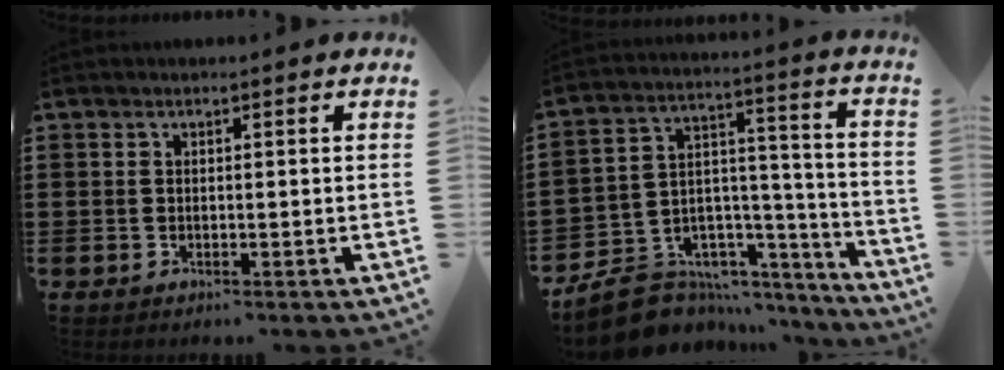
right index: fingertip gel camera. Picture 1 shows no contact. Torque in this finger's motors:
{"motor_torque": [-1.67, 0.47, -0.71, -0.21]}